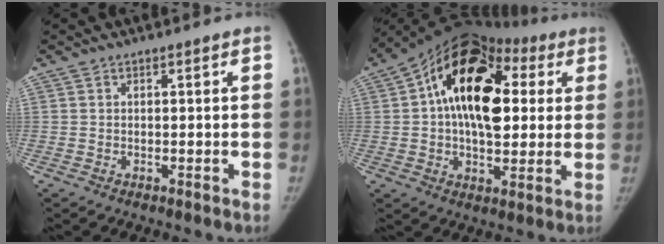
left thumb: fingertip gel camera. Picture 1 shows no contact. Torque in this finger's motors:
{"motor_torque": [1.08, 1.20, 2.24, -0.53, 0.22]}